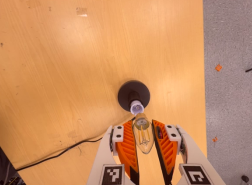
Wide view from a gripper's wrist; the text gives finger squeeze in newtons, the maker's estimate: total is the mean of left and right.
{"total": 11.2, "left": 11.3, "right": 11.1}